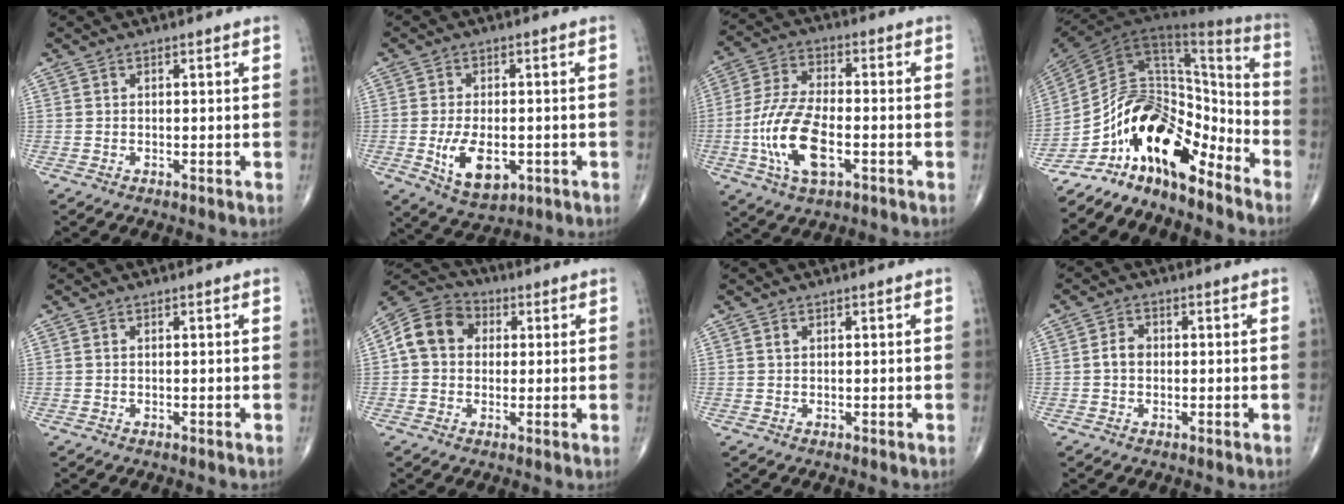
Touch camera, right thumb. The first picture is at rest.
{"total": 9.0, "force": [-2.2, 4.9, 7.2], "torque": [-0.117, -0.008, -0.024]}
{"total": 13.7, "force": [-3.8, 6.3, 11.6], "torque": [-0.242, 0.014, -0.072]}
{"total": 21.6, "force": [-13.5, 9.4, 14.0], "torque": [-0.213, 0.104, -0.233]}
{"total": 0.0}
{"total": 10.1, "force": [1.5, 8.3, 5.6], "torque": [-0.087, 0.023, 0.012]}
{"total": 0.6, "force": [0.3, 0.4, 0.4], "torque": [-0.009, 0.004, 0.007]}
{"total": 2.9, "force": [-0.1, 2.2, 1.8], "torque": [-0.028, 0.010, -0.007]}